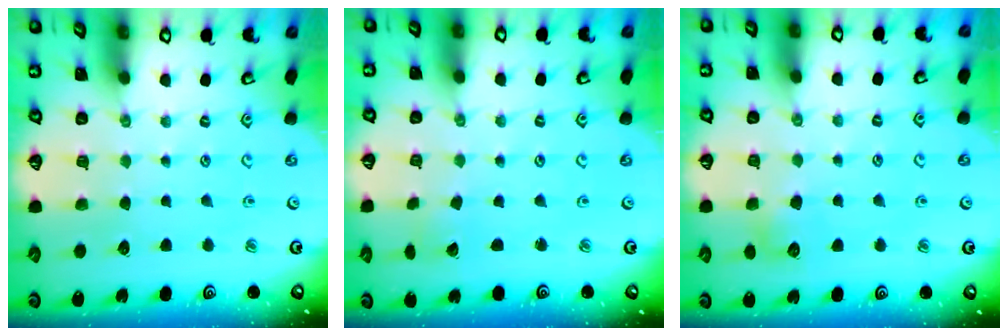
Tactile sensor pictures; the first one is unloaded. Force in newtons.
{"total": 1.2, "press": 1.2, "slide": 0.0}
{"total": 6.3, "press": 6.3, "slide": 0.9}